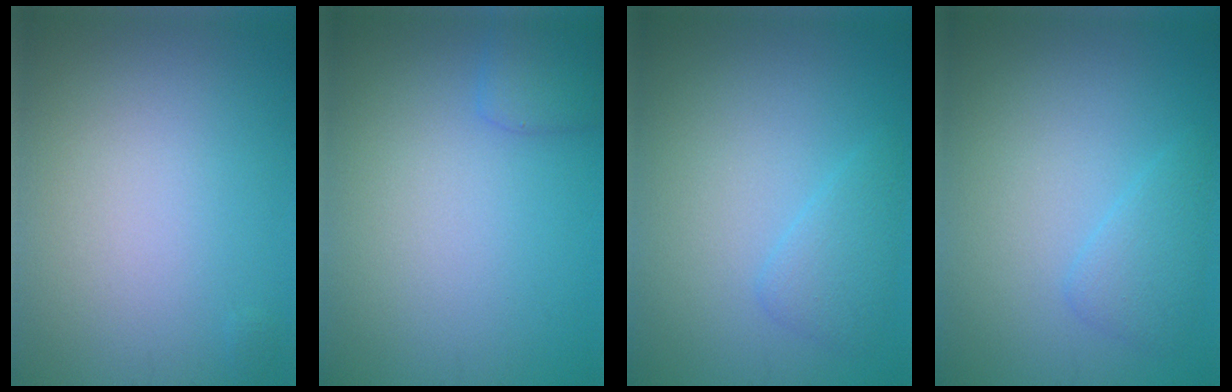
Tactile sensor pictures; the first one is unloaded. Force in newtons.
{"total": 1.7, "press": 1.7, "slide": 0.1}
{"total": 2.0, "press": 2.0, "slide": 0.2}
{"total": 2.0, "press": 2.0, "slide": 0.2}